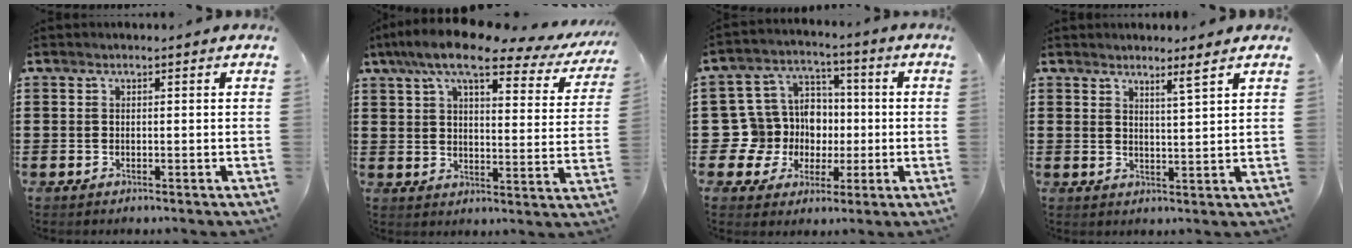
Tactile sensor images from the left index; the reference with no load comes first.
{"total": 10.6, "force": [7.9, 2.4, 6.7], "torque": [-0.142, -0.028, 0.132]}
{"total": 10.6, "force": [0.2, 10.0, 3.4], "torque": [-0.132, -0.005, 0.011]}
{"total": 3.2, "force": [2.7, -0.5, 1.7], "torque": [-0.030, -0.009, 0.045]}